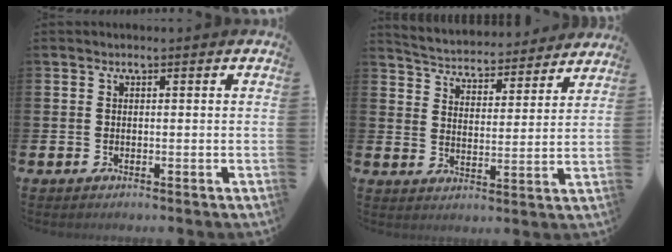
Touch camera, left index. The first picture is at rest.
{"total": 4.7, "force": [4.7, 0.9, 0.1], "torque": [-0.031, -0.042, 0.077]}